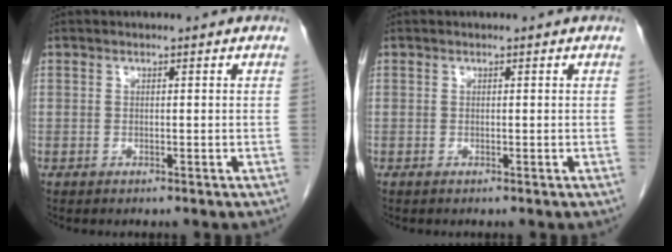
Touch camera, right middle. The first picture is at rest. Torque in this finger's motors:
{"motor_torque": [-0.01, 0.00, 0.00, -0.01]}